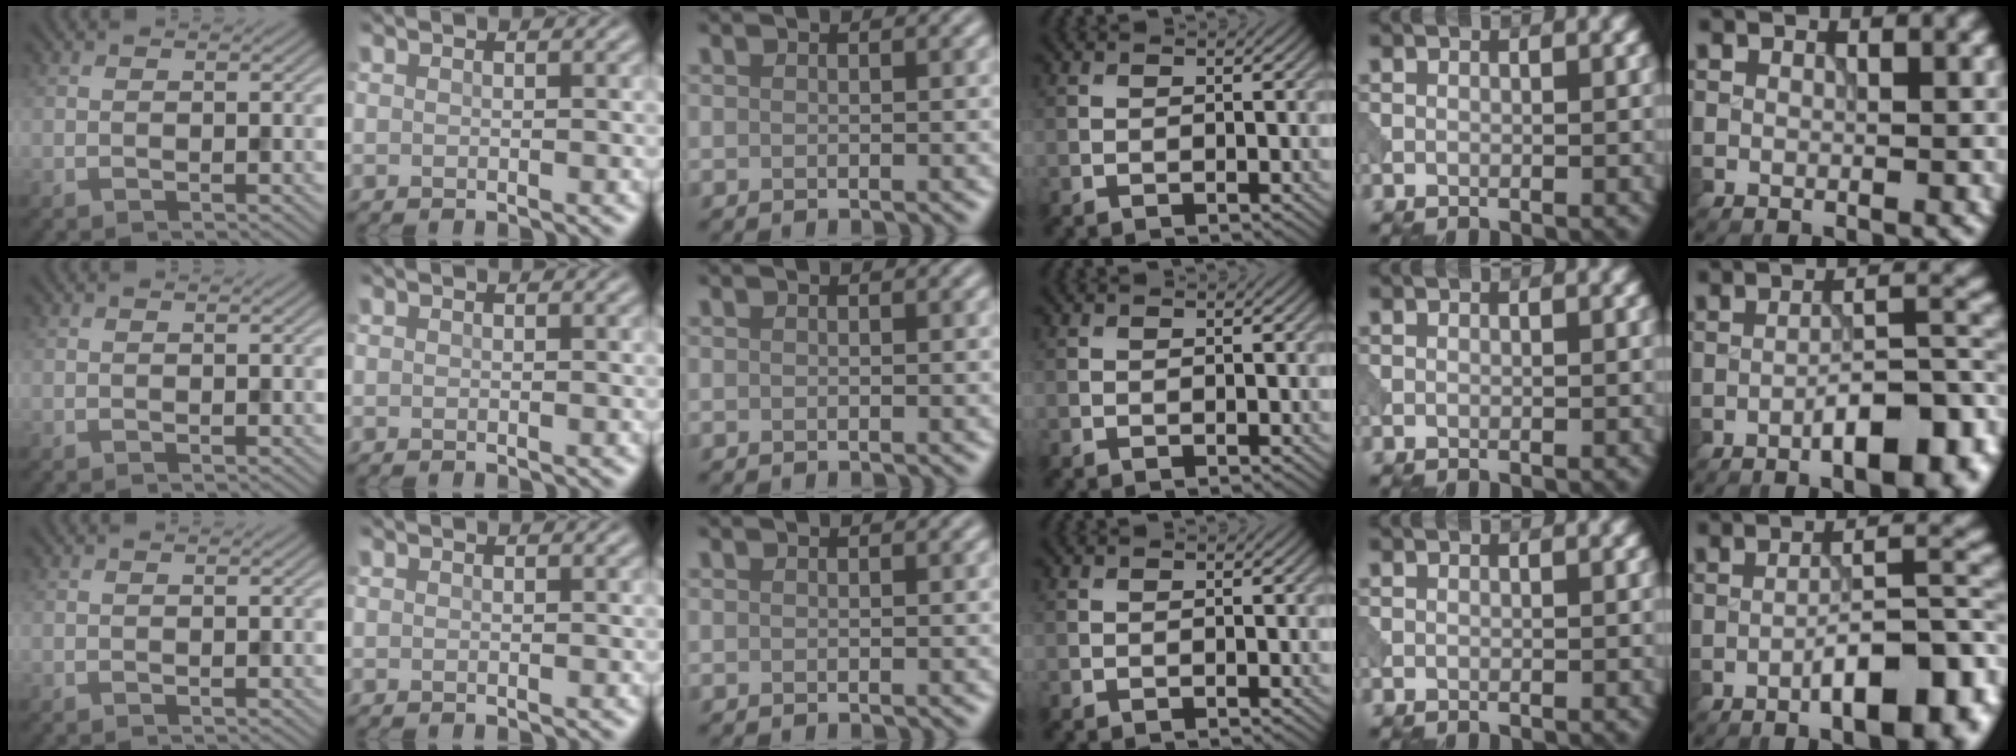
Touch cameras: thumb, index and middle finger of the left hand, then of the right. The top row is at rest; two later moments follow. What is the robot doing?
{"motion": "pour", "object": "beaker"}